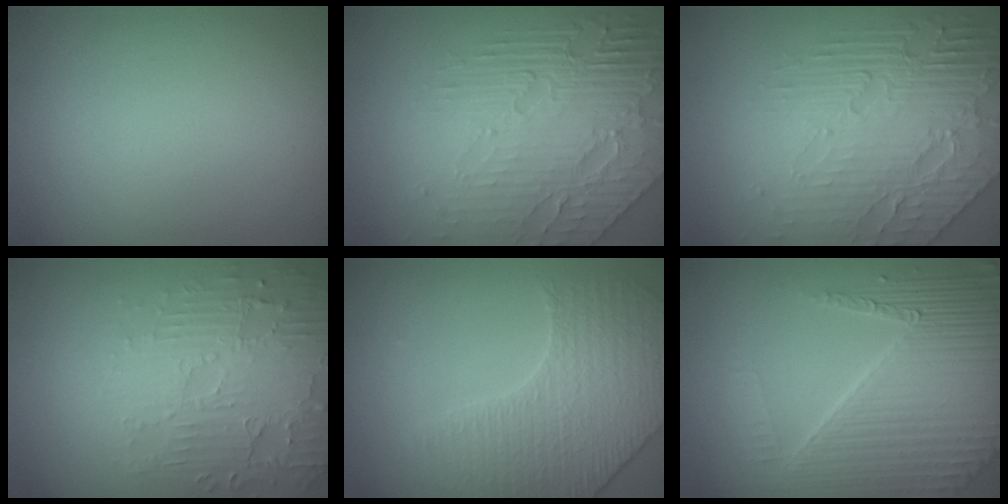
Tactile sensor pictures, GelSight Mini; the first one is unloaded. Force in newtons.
{"total": 8.1, "press": 5.6, "slide": 5.9}
{"total": 8.1, "press": 5.6, "slide": 5.9}
{"total": 4.7, "press": 3.7, "slide": 2.9}
{"total": 4.0, "press": 4.0, "slide": 0.3}
{"total": 8.1, "press": 5.9, "slide": 5.7}